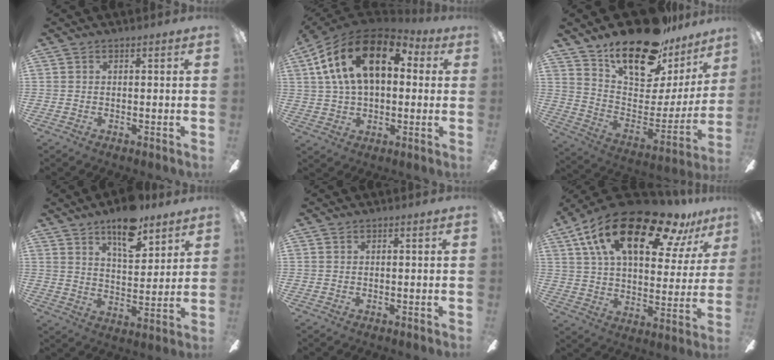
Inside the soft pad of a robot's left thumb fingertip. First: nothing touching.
{"total": 20.1, "force": [6.9, 11.8, 14.8], "torque": [-0.283, -0.006, 0.114]}
{"total": 21.7, "force": [16.8, 8.8, 10.6], "torque": [-0.172, -0.117, 0.290]}
{"total": 12.4, "force": [9.0, 5.1, 6.9], "torque": [-0.101, -0.043, 0.155]}
{"total": 0.0}
{"total": 23.9, "force": [14.5, 10.3, 15.9], "torque": [-0.273, -0.073, 0.243]}